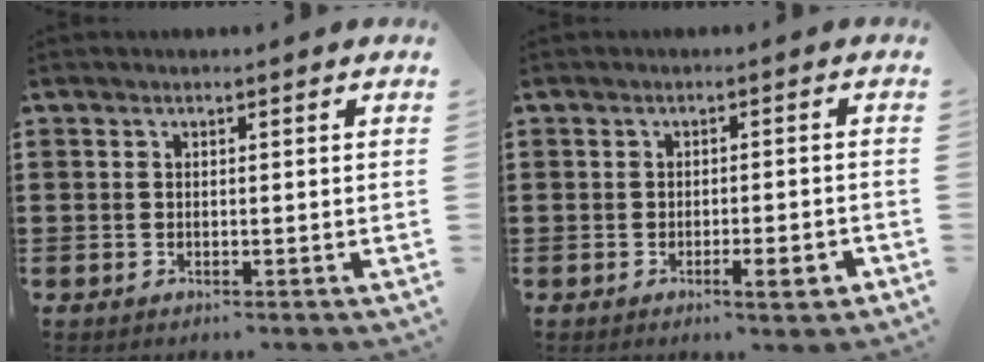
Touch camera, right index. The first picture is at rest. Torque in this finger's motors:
{"motor_torque": [0.28, 0.17, 0.17, 0.04]}